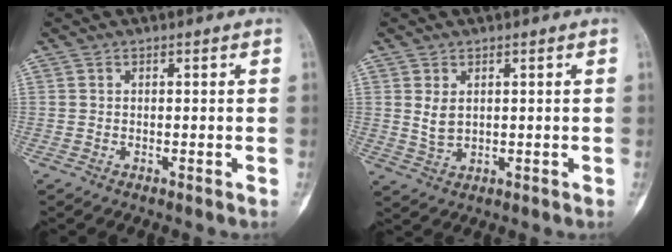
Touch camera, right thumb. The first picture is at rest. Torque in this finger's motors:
{"motor_torque": [-0.41, 0.37, 0.20, 0.36, -0.02]}